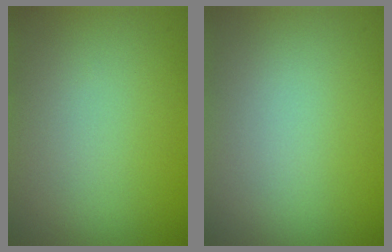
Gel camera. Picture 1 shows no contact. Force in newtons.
{"total": 0.0}